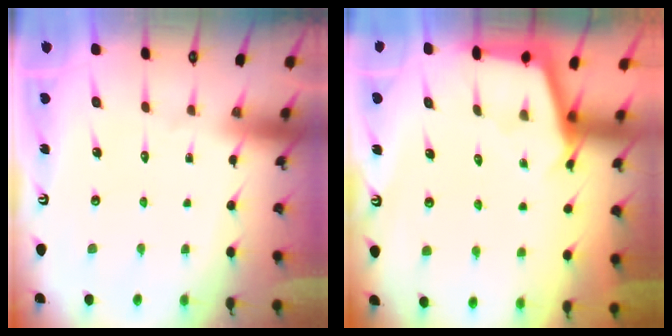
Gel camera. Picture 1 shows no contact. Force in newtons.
{"total": 3.0, "press": 3.0, "slide": 0.3}